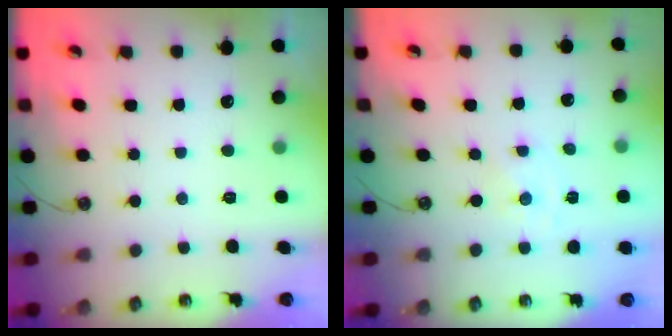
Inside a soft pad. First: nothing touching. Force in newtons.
{"total": 0.0}